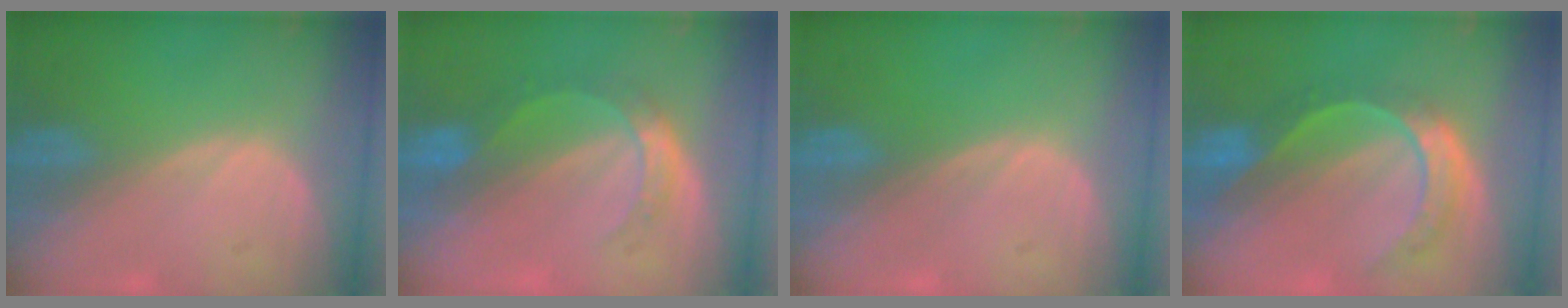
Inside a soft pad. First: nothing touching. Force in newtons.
{"total": 5.2, "press": 4.6, "slide": 2.2}
{"total": 0.0}
{"total": 8.1, "press": 6.8, "slide": 4.4}